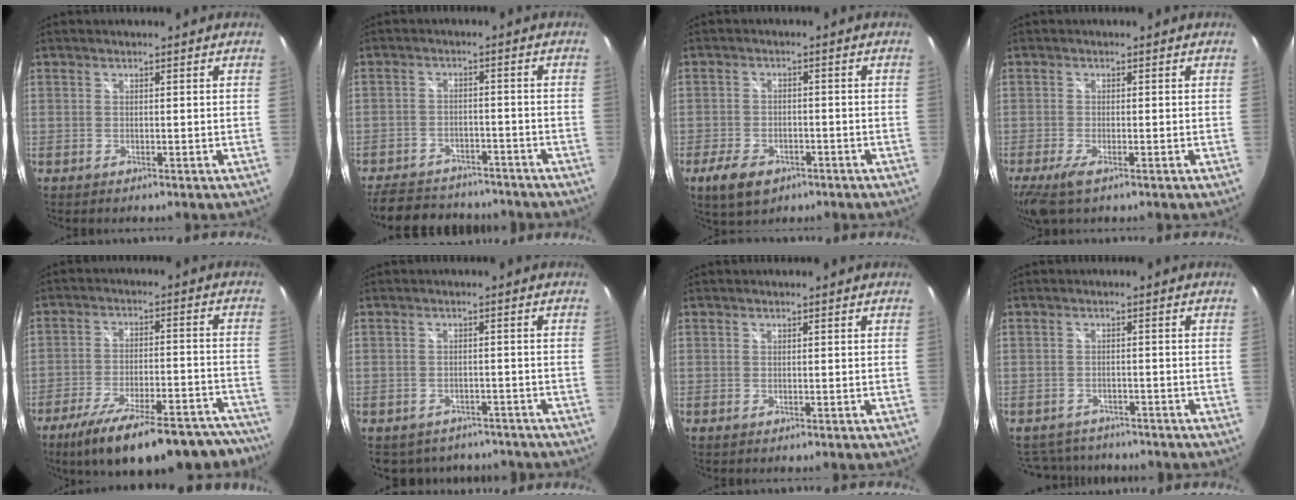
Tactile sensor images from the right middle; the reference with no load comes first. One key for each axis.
{"total": 14.4, "fx": -12.1, "fy": 6.0, "fz": 5.0, "tx": -0.123, "ty": 0.018, "tz": -0.167}
{"total": 7.1, "fx": -4.3, "fy": 4.0, "fz": 4.0, "tx": -0.099, "ty": -0.010, "tz": -0.071}
{"total": 4.8, "fx": -2.9, "fy": 1.0, "fz": 3.6, "tx": -0.083, "ty": -0.019, "tz": -0.053}
{"total": 25.0, "fx": -20.8, "fy": 6.8, "fz": 12.2, "tx": -0.199, "ty": -0.019, "tz": -0.282}
{"total": 7.4, "fx": -6.0, "fy": 4.0, "fz": 1.6, "tx": -0.035, "ty": 0.001, "tz": -0.074}
{"total": 0.0}
{"total": 8.1, "fx": -7.0, "fy": 3.5, "fz": 1.8, "tx": -0.052, "ty": 0.005, "tz": -0.102}